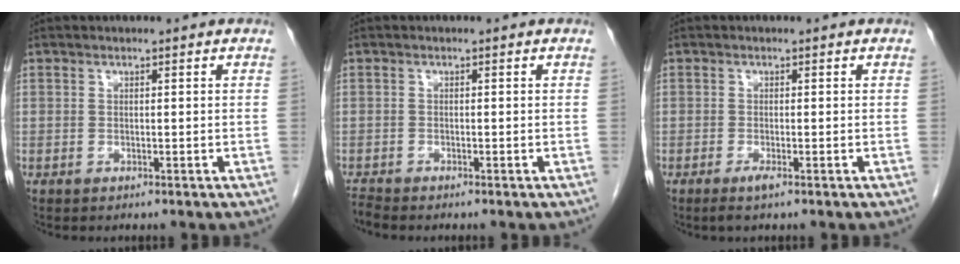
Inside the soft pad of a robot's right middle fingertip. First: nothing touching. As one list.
[{"total": 1.3, "force": [-1.2, -0.4, -0.1], "torque": [-0.005, -0.010, -0.025]}, {"total": 1.4, "force": [-0.9, 0.0, 1.1], "torque": [-0.026, -0.004, -0.019]}]